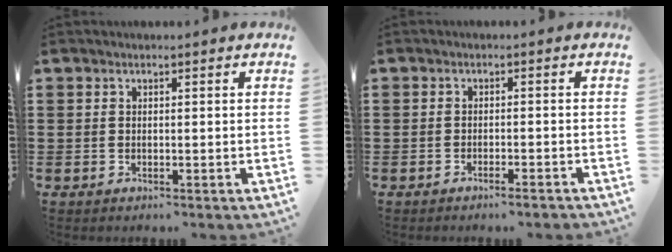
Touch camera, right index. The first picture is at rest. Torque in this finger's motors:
{"motor_torque": [0.39, 1.62, -0.41, -0.03]}